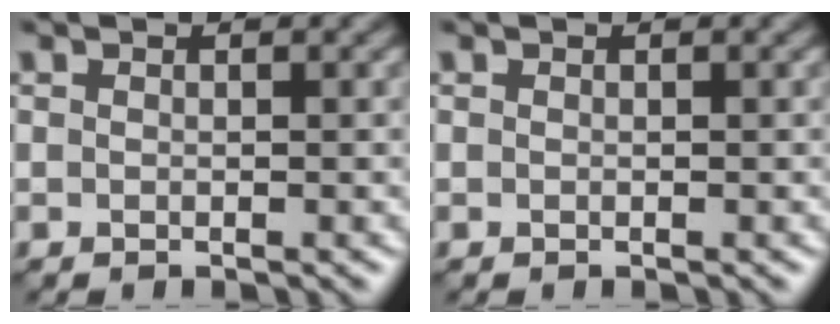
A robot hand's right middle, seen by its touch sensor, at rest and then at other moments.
{"total": 0.0}